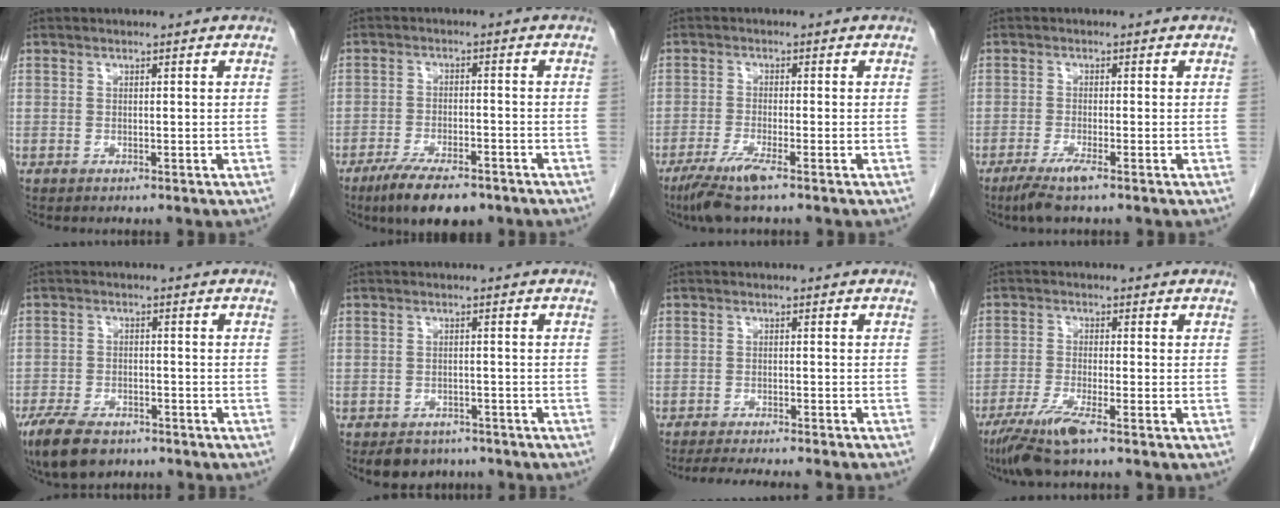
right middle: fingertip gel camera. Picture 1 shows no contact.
{"total": 9.3, "force": [-6.8, 2.7, 5.7], "torque": [-0.098, -0.014, -0.109]}
{"total": 5.4, "force": [-3.6, 0.1, 4.1], "torque": [-0.083, -0.016, -0.069]}
{"total": 3.7, "force": [-2.4, 0.0, 2.8], "torque": [-0.060, -0.012, -0.048]}
{"total": 8.7, "force": [-6.3, 3.8, 4.6], "torque": [-0.090, -0.010, -0.104]}
{"total": 4.8, "force": [-3.9, 2.7, 0.8], "torque": [-0.011, 0.003, -0.054]}
{"total": 10.0, "force": [-9.1, 0.1, 4.2], "torque": [-0.052, -0.018, -0.124]}
{"total": 7.0, "force": [-4.7, 0.2, 5.2], "torque": [-0.104, -0.021, -0.090]}